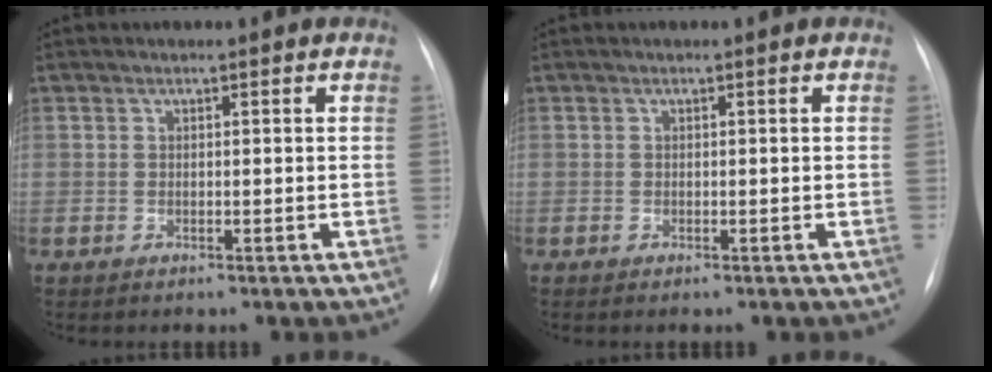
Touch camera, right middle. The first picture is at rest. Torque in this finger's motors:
{"motor_torque": [0.78, -1.25, -0.06, 0.00]}